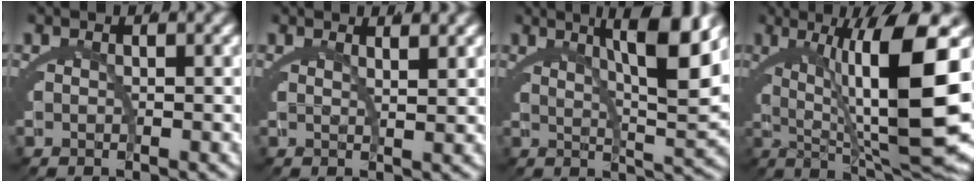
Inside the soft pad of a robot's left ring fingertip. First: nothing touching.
{"total": 1.9, "force": [1.5, -1.0, 0.8], "torque": [-0.010, -0.006, 0.028]}
{"total": 8.6, "force": [3.8, 1.0, 7.6], "torque": [-0.098, 0.009, 0.062]}
{"total": 14.9, "force": [1.4, 4.0, 14.3], "torque": [-0.181, 0.004, 0.034]}